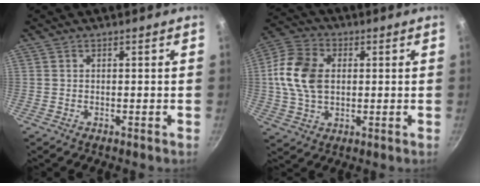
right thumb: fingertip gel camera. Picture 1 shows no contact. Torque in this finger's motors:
{"motor_torque": [0.08, 0.09, 1.38, 0.19, 0.09]}